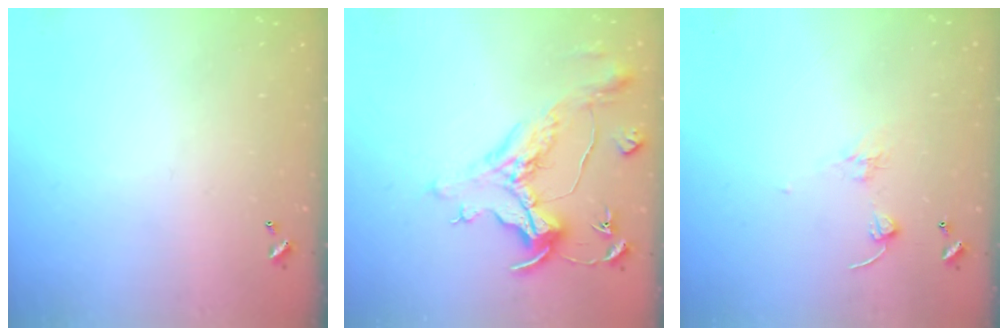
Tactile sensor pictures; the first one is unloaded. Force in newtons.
{"total": 1.5, "press": 0.8, "slide": 1.2}
{"total": 1.7, "press": 1.5, "slide": 0.7}